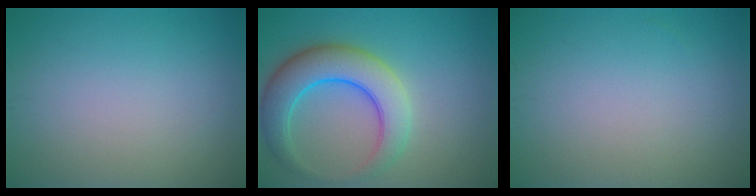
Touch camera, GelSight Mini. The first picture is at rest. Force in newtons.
{"total": 6.9, "press": 6.9, "slide": 0.4}
{"total": 0.0}